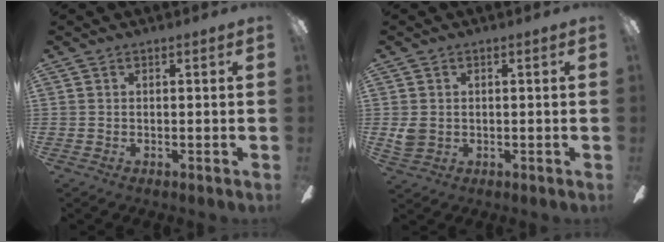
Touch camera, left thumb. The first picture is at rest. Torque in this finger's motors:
{"motor_torque": [0.34, 0.50, 0.26, -0.45, -0.01]}